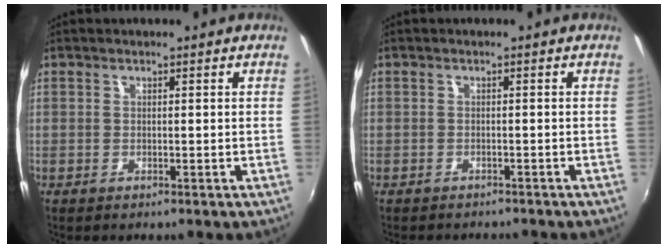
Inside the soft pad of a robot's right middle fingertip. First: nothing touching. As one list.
[{"total": 2.3, "force": [-2.1, 0.8, 0.4], "torque": [-0.016, -0.004, -0.032]}]